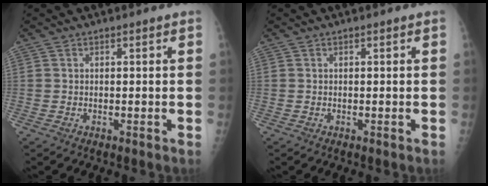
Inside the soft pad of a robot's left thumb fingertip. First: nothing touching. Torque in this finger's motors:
{"motor_torque": [0.01, 0.01, -0.02, 0.00, 0.00]}